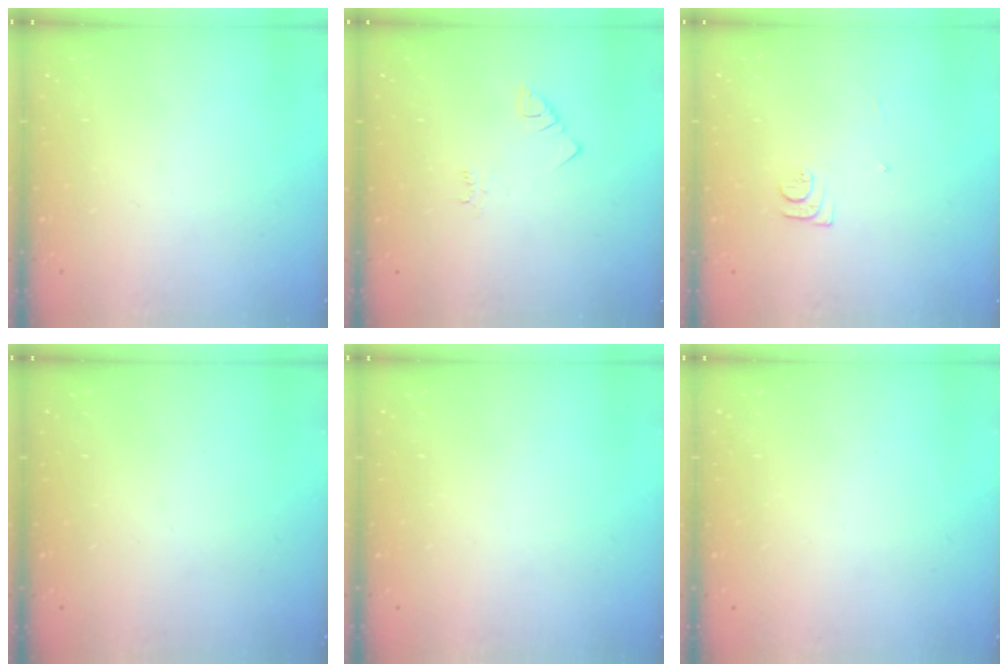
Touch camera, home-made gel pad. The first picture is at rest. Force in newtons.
{"total": 1.4, "press": 1.4, "slide": 0.3}
{"total": 5.9, "press": 5.9, "slide": 0.5}
{"total": 0.0}
{"total": 0.0}
{"total": 0.0}